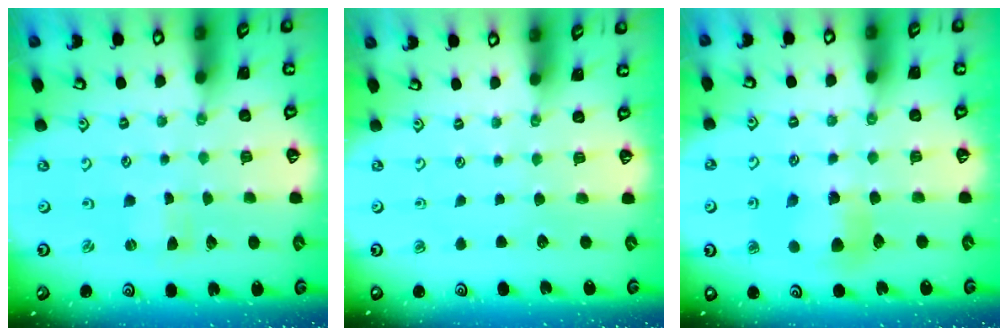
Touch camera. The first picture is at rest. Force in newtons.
{"total": 0.0}
{"total": 7.1, "press": 7.1, "slide": 0.5}